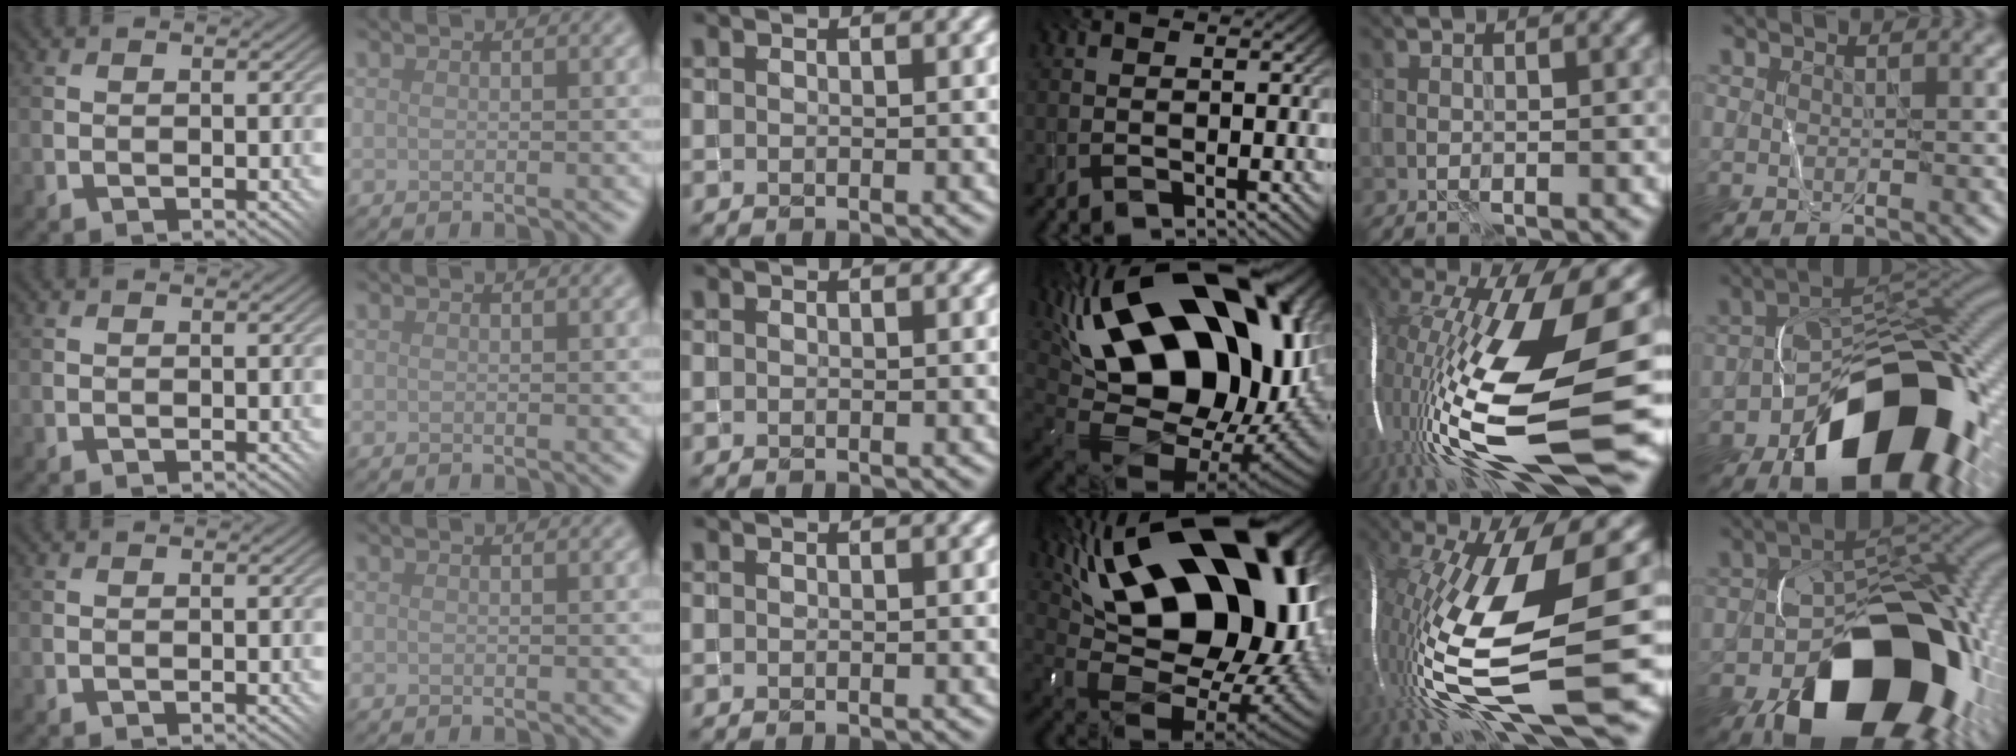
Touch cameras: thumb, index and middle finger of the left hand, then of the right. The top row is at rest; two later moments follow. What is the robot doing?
{"motion": "wrap", "object": "thread"}